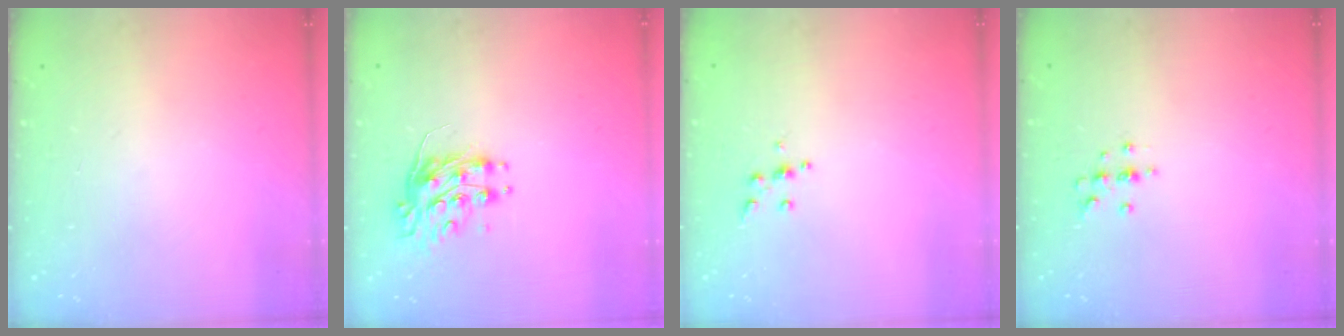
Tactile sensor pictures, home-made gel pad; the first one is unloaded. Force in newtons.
{"total": 8.7, "press": 8.7, "slide": 0.3}
{"total": 4.5, "press": 4.5, "slide": 0.5}
{"total": 4.3, "press": 4.2, "slide": 1.0}